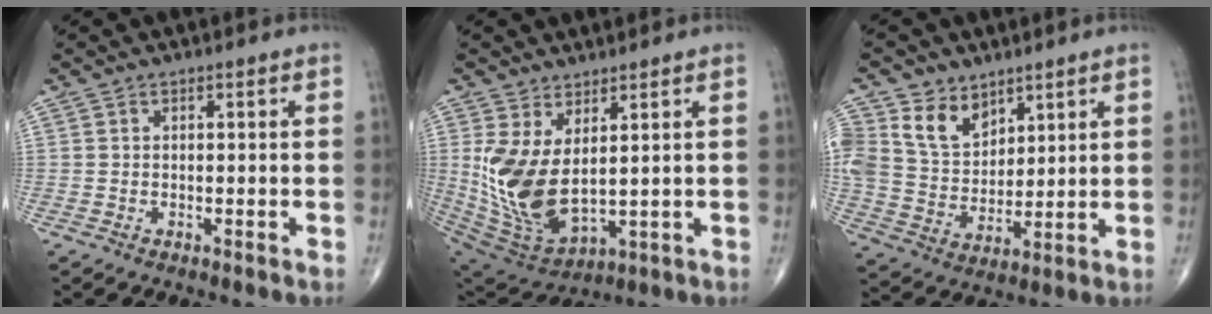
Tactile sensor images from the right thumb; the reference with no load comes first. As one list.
[{"total": 13.9, "force": [2.8, 6.9, 11.7], "torque": [-0.241, -0.034, 0.081]}, {"total": 11.9, "force": [6.7, 8.4, 5.1], "torque": [-0.076, -0.028, 0.139]}]